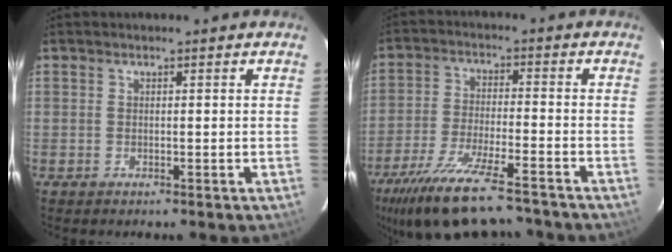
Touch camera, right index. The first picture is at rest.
{"total": 17.9, "force": [-14.4, 4.0, 9.9], "torque": [-0.206, -0.039, -0.238]}